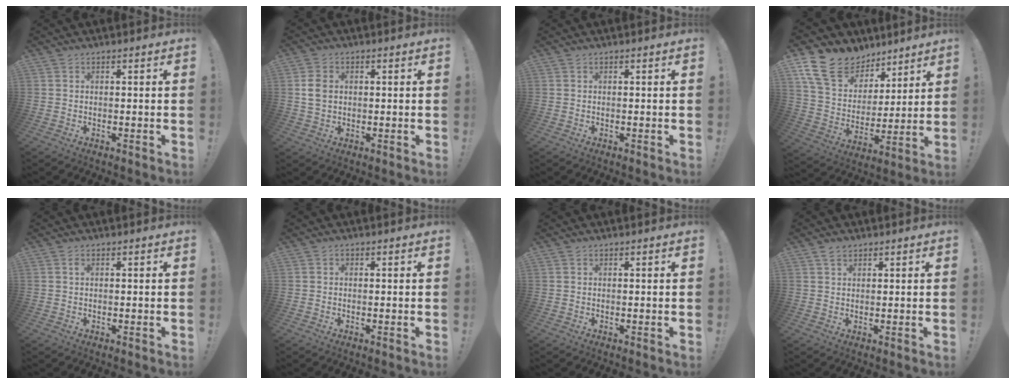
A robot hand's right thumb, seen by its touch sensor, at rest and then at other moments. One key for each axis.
{"total": 5.1, "fx": 0.6, "fy": 4.0, "fz": 3.2, "tx": -0.054, "ty": 0.005, "tz": 0.012}
{"total": 0.0}
{"total": 16.8, "fx": 10.7, "fy": 11.0, "fz": 6.9, "tx": -0.123, "ty": -0.061, "tz": 0.210}
{"total": 0.6, "fx": 0.2, "fy": 0.1, "fz": 0.5, "tx": -0.005, "ty": 0.000, "tz": 0.003}
{"total": 0.6, "fx": -0.1, "fy": 0.6, "fz": 0.1, "tx": -0.009, "ty": 0.004, "tz": -0.001}
{"total": 0.0}
{"total": 1.9, "fx": 1.5, "fy": 0.9, "fz": 0.8, "tx": -0.016, "ty": -0.001, "tz": 0.028}